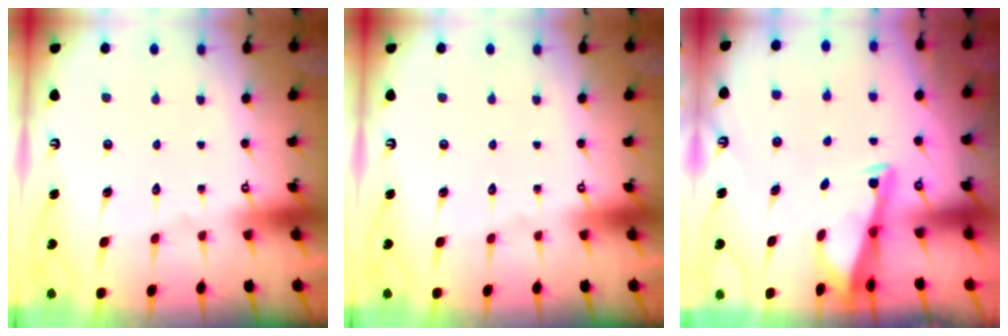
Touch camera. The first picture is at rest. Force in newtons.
{"total": 0.0}
{"total": 3.0, "press": 2.9, "slide": 0.3}